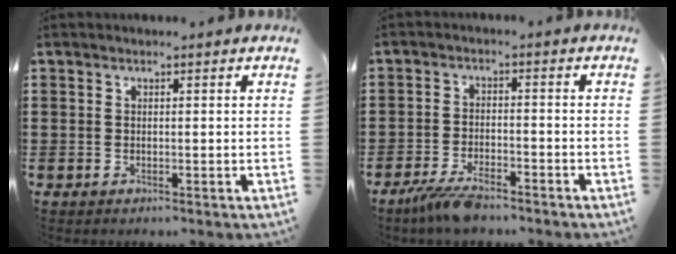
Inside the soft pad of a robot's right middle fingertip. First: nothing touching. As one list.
[{"total": 4.5, "force": [-3.7, 0.9, 2.5], "torque": [-0.059, -0.005, -0.073]}]